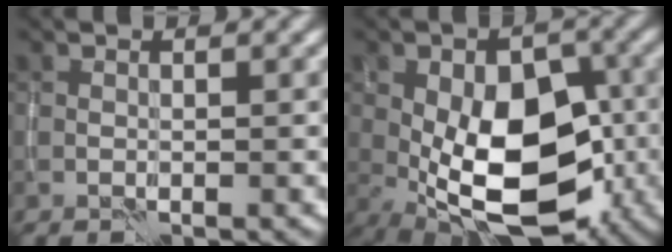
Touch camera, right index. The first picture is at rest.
{"total": 12.9, "force": [-2.8, 7.4, 10.2], "torque": [-0.174, -0.013, -0.045]}